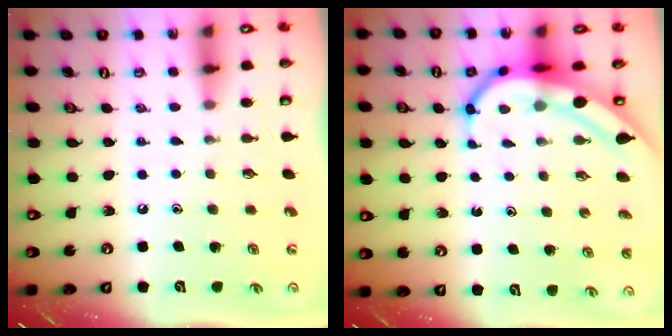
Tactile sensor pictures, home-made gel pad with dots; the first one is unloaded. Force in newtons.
{"total": 6.5, "press": 6.5, "slide": 0.7}